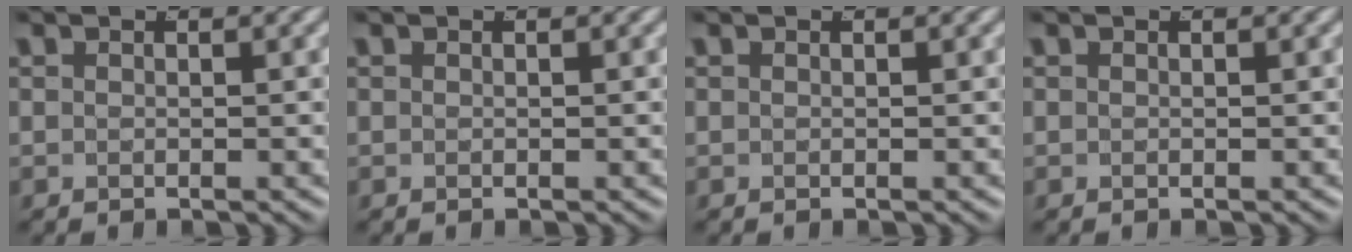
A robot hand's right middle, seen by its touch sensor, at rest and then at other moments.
{"total": 0.0}
{"total": 0.0}
{"total": 0.0}